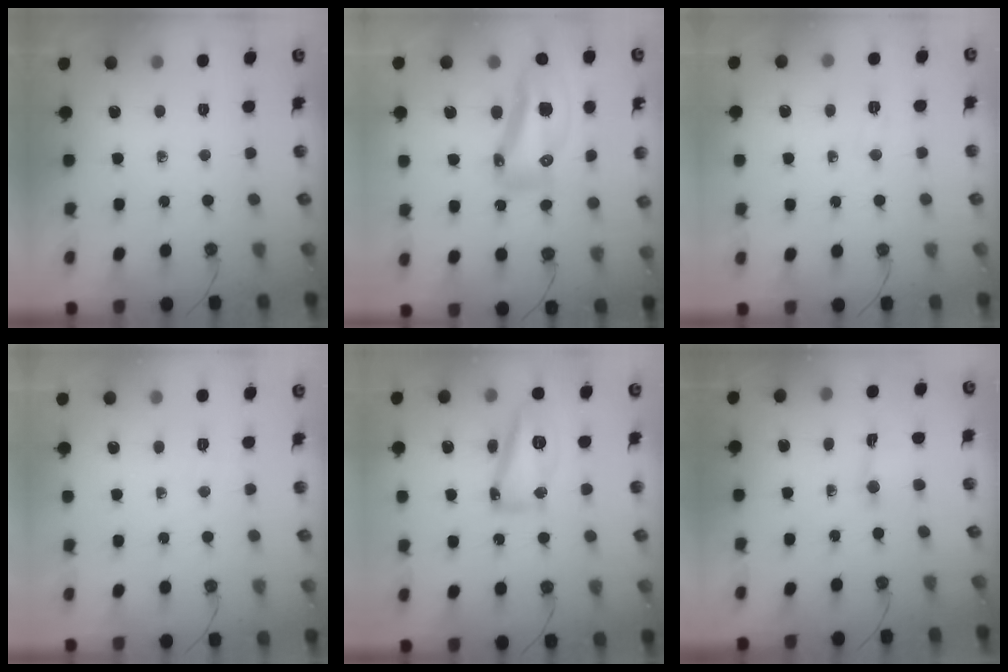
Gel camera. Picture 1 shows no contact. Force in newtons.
{"total": 14.3, "press": 14.2, "slide": 1.7}
{"total": 3.8, "press": 3.7, "slide": 0.6}
{"total": 3.2, "press": 3.0, "slide": 1.0}
{"total": 14.4, "press": 14.4, "slide": 0.8}
{"total": 0.8, "press": 0.7, "slide": 0.5}